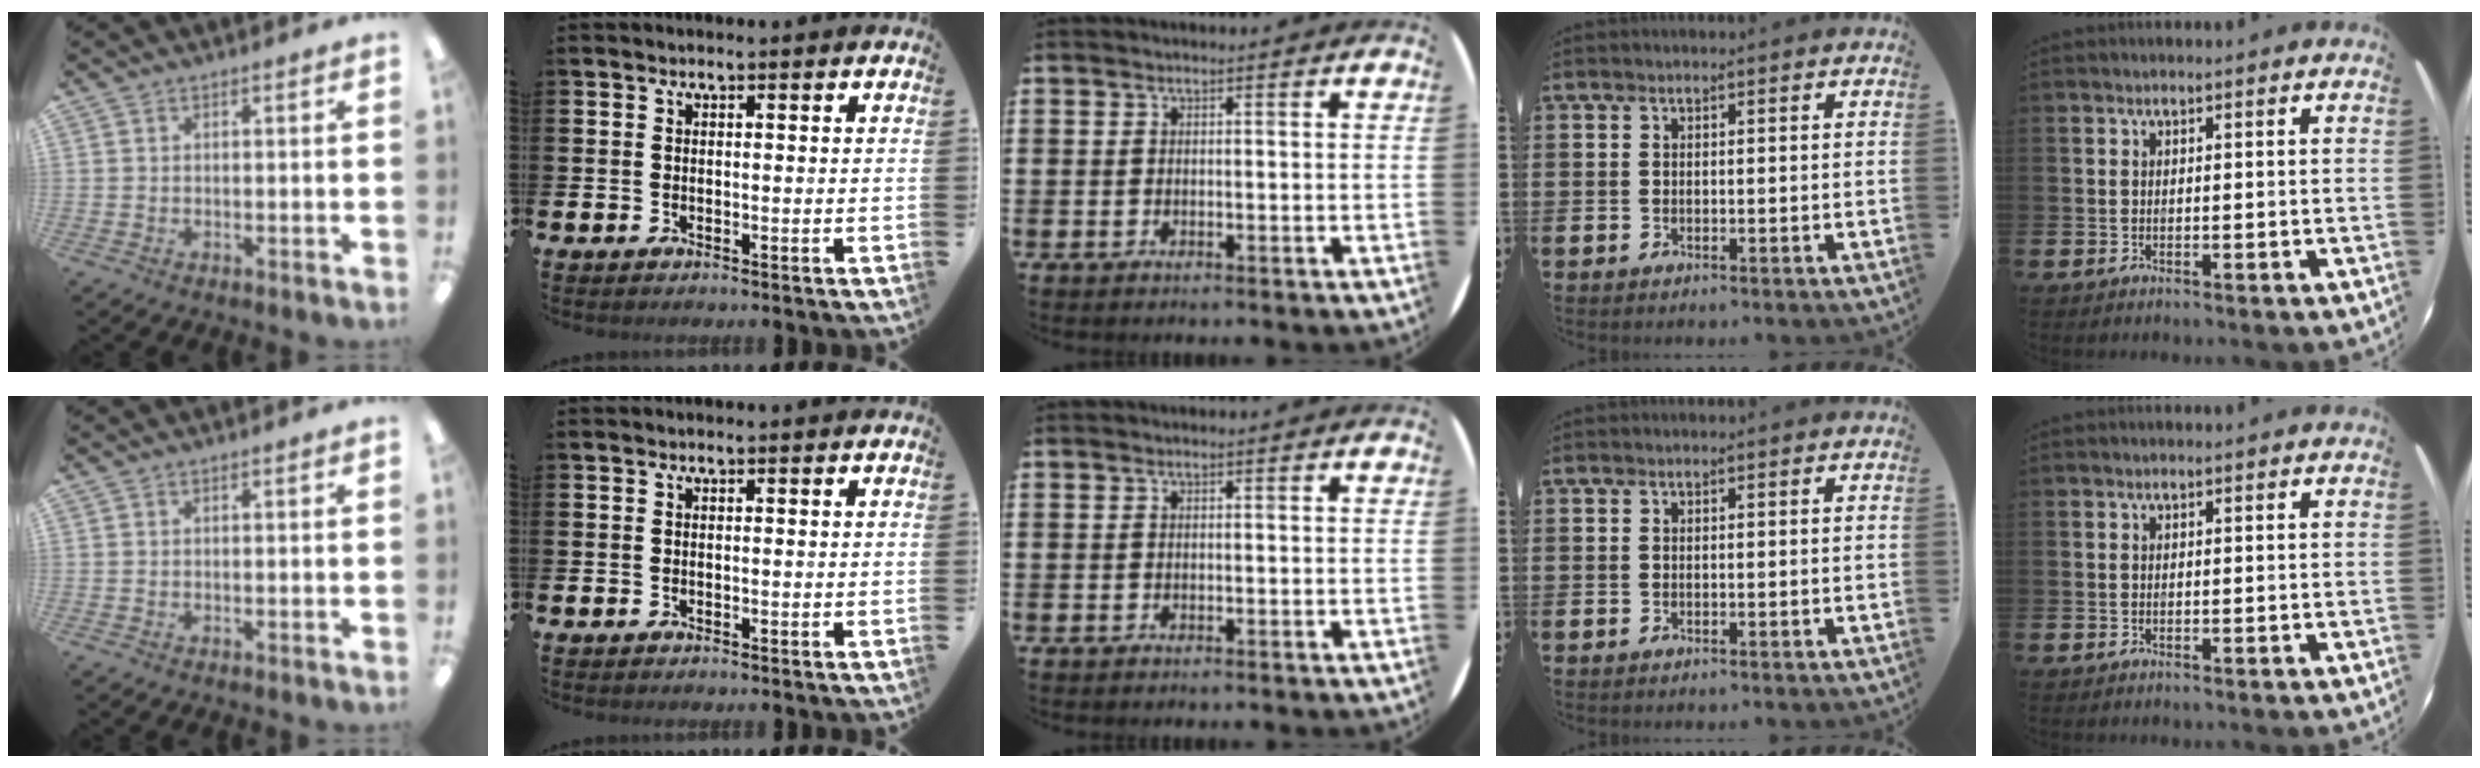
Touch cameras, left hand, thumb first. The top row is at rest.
{}